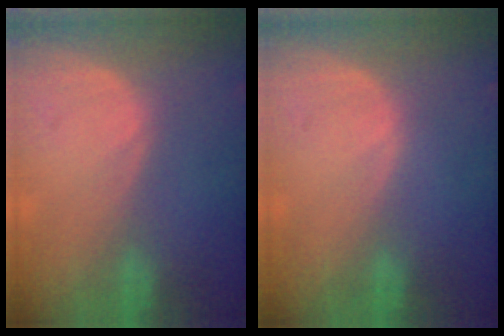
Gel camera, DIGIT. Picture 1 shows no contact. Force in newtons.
{"total": 0.0}